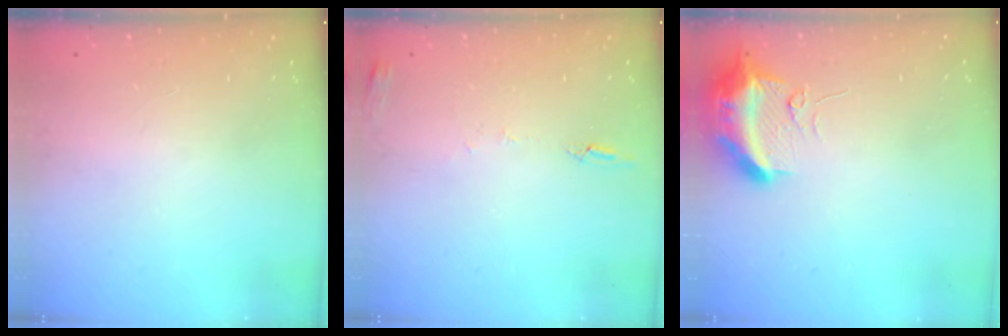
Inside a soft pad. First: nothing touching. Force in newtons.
{"total": 6.0, "press": 6.0, "slide": 0.6}
{"total": 12.3, "press": 10.8, "slide": 5.9}